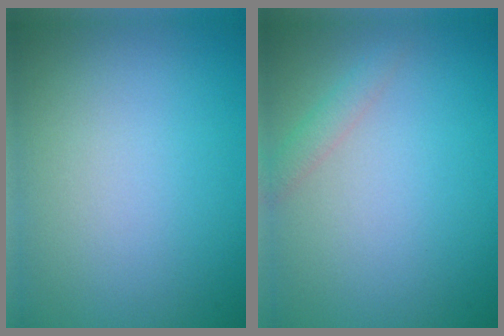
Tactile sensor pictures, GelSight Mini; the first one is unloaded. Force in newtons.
{"total": 1.3, "press": 1.3, "slide": 0.1}